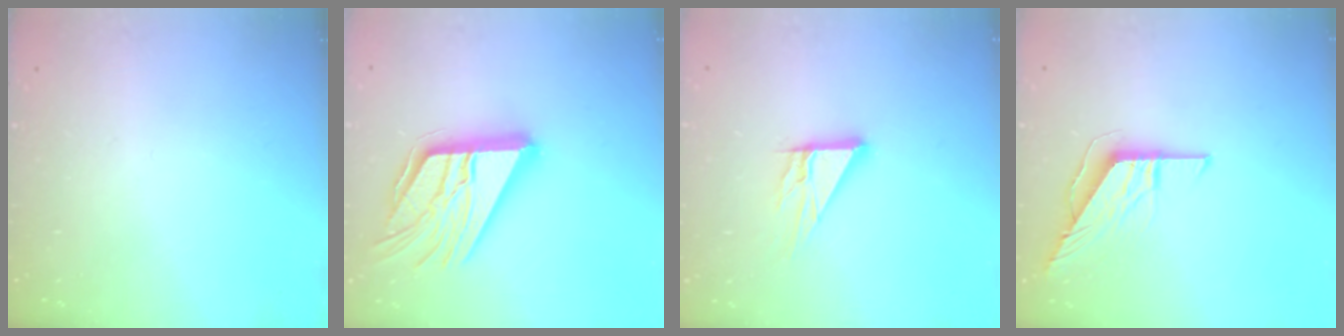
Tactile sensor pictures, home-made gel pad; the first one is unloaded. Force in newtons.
{"total": 21.6, "press": 21.5, "slide": 2.3}
{"total": 9.0, "press": 9.0, "slide": 0.7}
{"total": 9.4, "press": 9.4, "slide": 0.9}